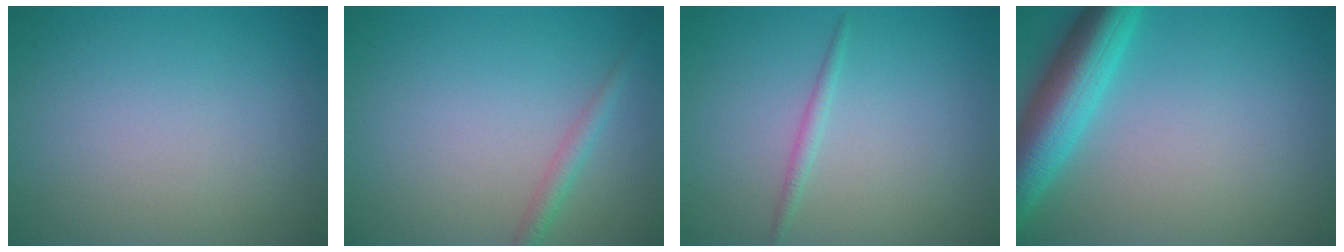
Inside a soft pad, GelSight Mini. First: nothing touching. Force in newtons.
{"total": 1.5, "press": 1.5, "slide": 0.1}
{"total": 1.0, "press": 1.0, "slide": 0.0}
{"total": 6.8, "press": 6.8, "slide": 0.2}